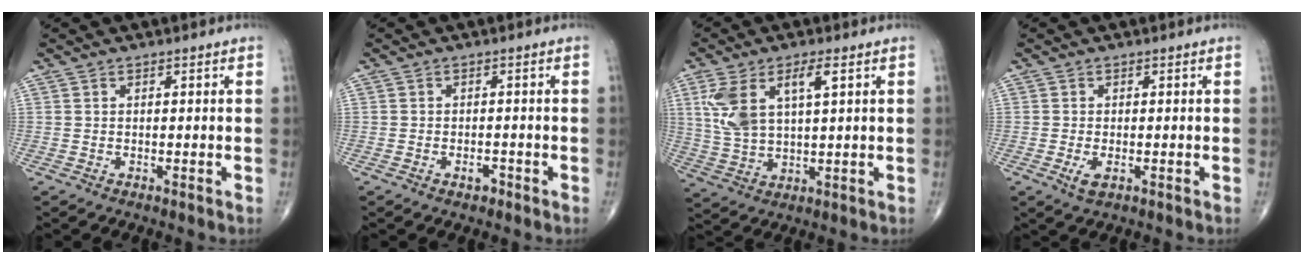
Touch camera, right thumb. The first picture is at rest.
{"total": 1.7, "force": [-1.0, 0.9, 1.0], "torque": [-0.014, 0.006, -0.014]}
{"total": 10.6, "force": [3.6, 4.5, 8.9], "torque": [-0.188, 0.000, 0.076]}
{"total": 2.4, "force": [-0.7, 1.1, 2.0], "torque": [-0.041, -0.005, -0.012]}